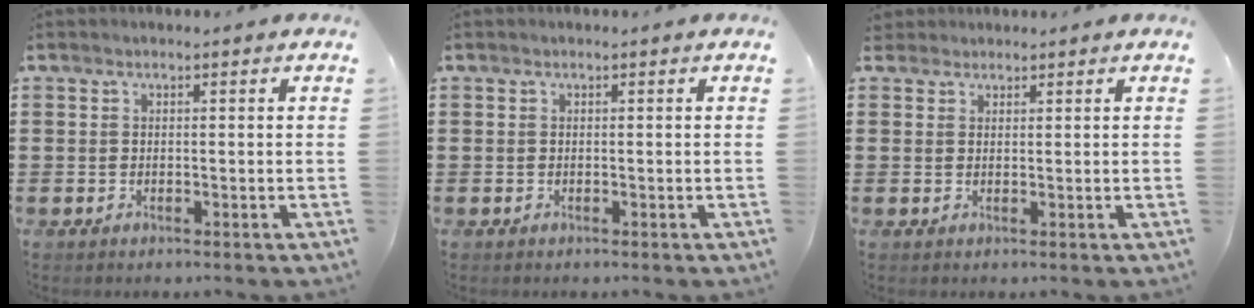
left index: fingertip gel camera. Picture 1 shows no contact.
{"total": 0.0}
{"total": 1.5, "force": [1.4, 0.7, 0.1], "torque": [-0.006, 0.004, 0.028]}